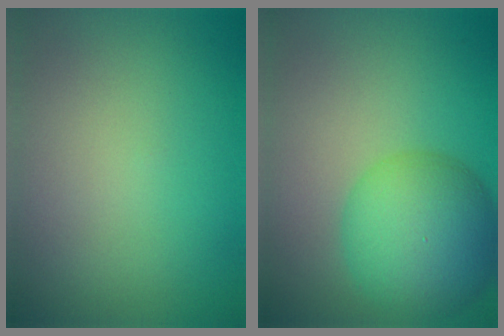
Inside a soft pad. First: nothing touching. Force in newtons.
{"total": 8.0, "press": 8.0, "slide": 0.3}